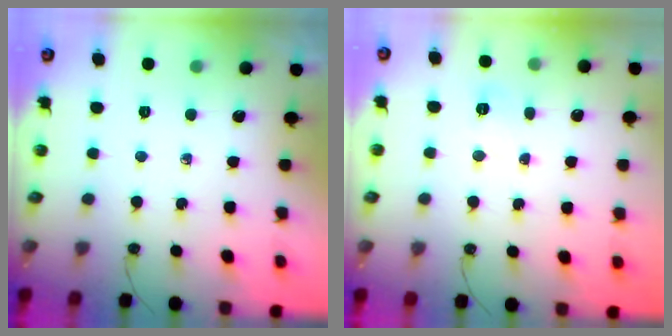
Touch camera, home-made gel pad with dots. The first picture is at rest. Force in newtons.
{"total": 4.2, "press": 4.2, "slide": 0.6}